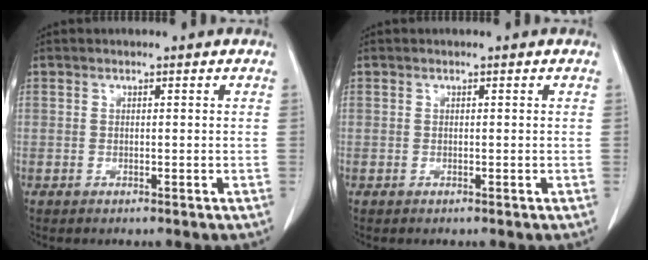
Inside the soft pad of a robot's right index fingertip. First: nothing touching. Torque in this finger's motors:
{"motor_torque": [-0.03, 0.05, 0.00, 0.00]}